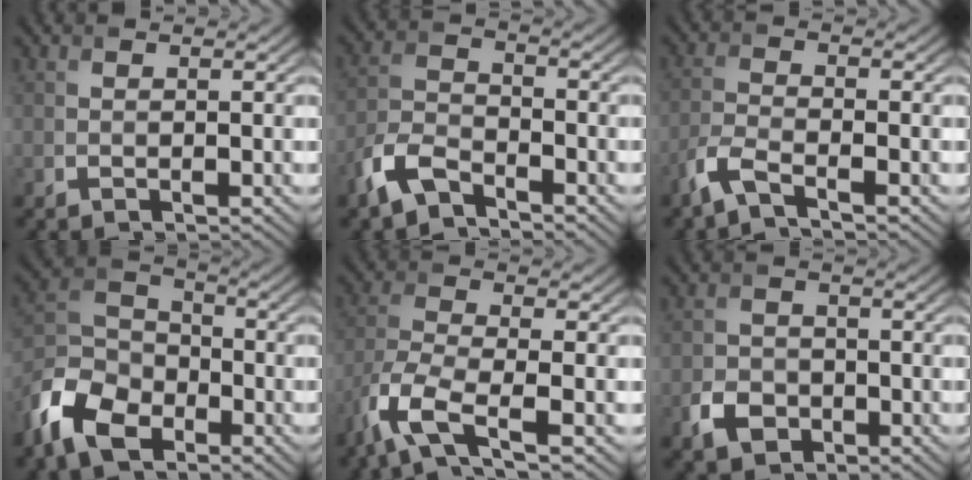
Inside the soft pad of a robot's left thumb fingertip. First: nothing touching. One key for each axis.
{"total": 5.9, "fx": -4.3, "fy": 2.3, "fz": 3.4, "tx": -0.078, "ty": -0.004, "tz": -0.105}
{"total": 3.9, "fx": -2.8, "fy": 0.8, "fz": 2.6, "tx": -0.062, "ty": -0.005, "tz": -0.073}
{"total": 10.5, "fx": -6.4, "fy": 6.3, "fz": 5.5, "tx": -0.135, "ty": -0.017, "tz": -0.151}
{"total": 7.9, "fx": -4.6, "fy": 2.1, "fz": 6.0, "tx": -0.140, "ty": -0.008, "tz": -0.112}
{"total": 3.9, "fx": -2.0, "fy": 2.9, "fz": 1.7, "tx": -0.041, "ty": -0.005, "tz": -0.044}